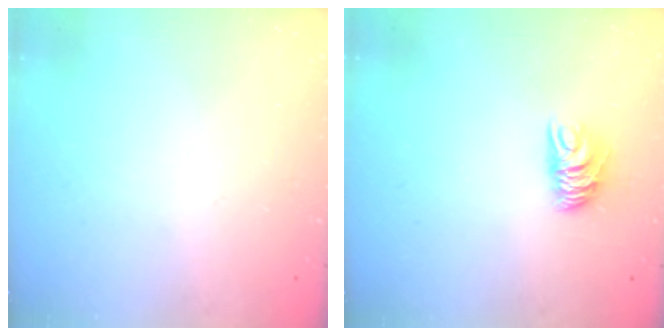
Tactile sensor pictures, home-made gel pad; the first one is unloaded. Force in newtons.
{"total": 6.3, "press": 6.3, "slide": 0.4}